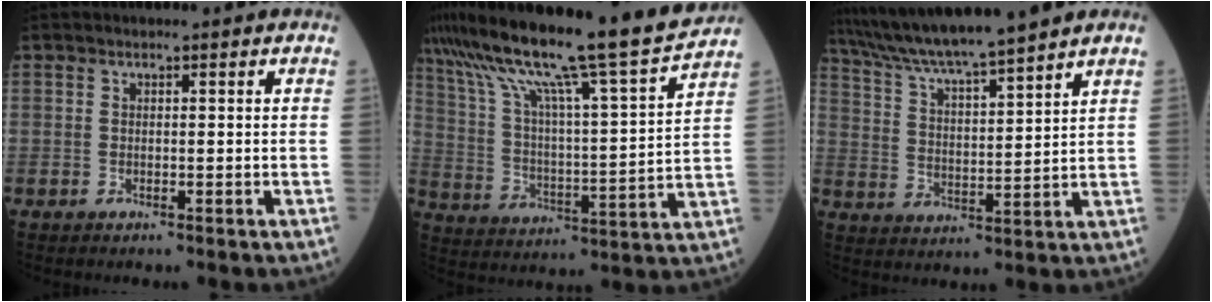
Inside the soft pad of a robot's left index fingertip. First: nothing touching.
{"total": 23.4, "force": [19.4, -0.5, 13.0], "torque": [-0.237, -0.011, 0.307]}
{"total": 12.7, "force": [11.2, -0.9, 5.9], "torque": [-0.111, 0.012, 0.196]}